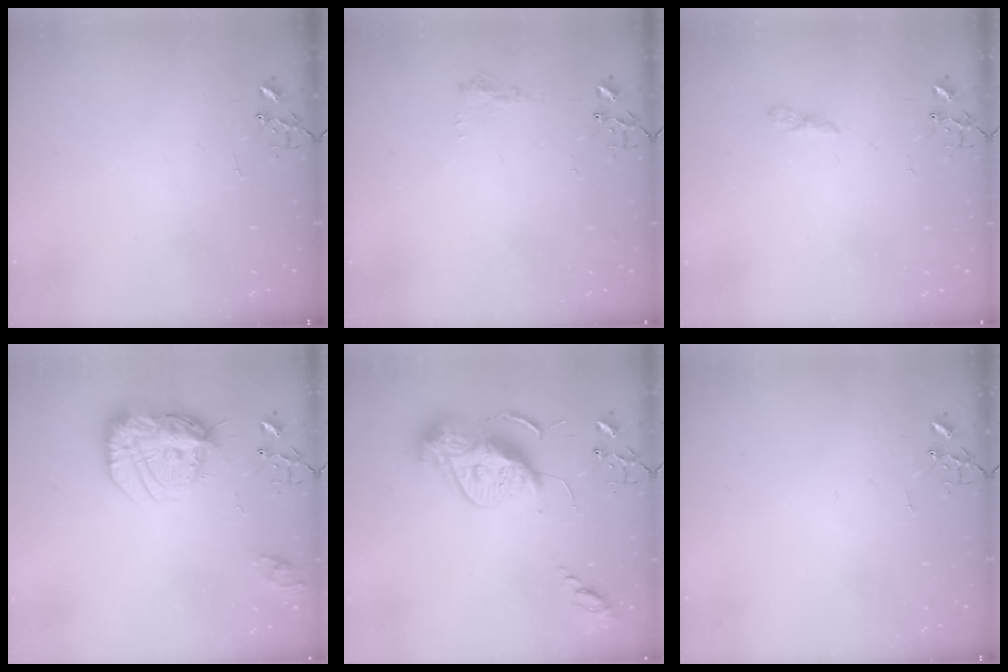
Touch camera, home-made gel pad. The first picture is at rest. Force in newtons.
{"total": 8.2, "press": 8.2, "slide": 0.9}
{"total": 4.8, "press": 4.7, "slide": 0.6}
{"total": 18.9, "press": 18.8, "slide": 1.8}
{"total": 16.1, "press": 16.0, "slide": 1.6}
{"total": 0.0}